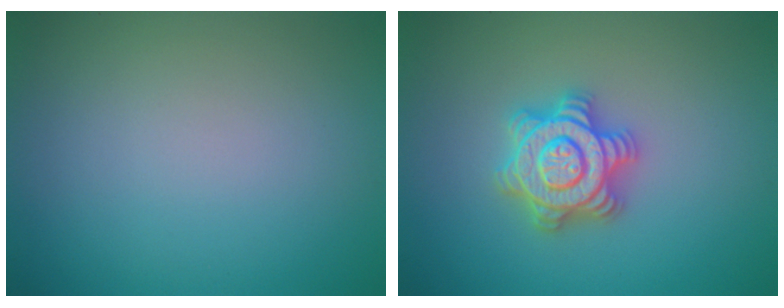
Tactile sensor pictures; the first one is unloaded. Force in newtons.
{"total": 4.9, "press": 4.8, "slide": 0.8}